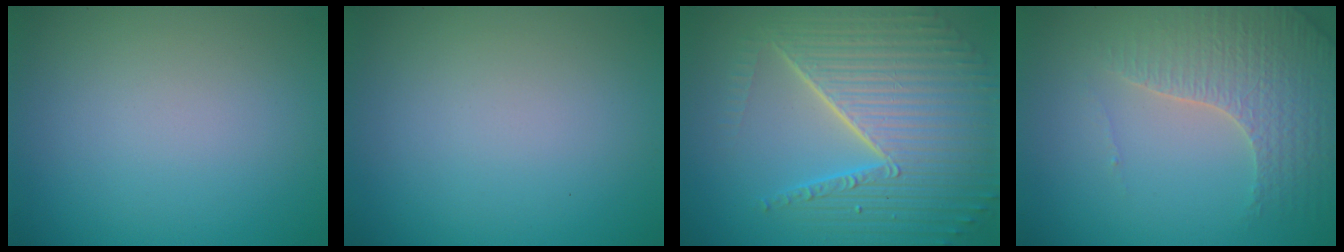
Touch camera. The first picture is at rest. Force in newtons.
{"total": 0.0}
{"total": 9.7, "press": 6.0, "slide": 7.6}
{"total": 4.2, "press": 3.7, "slide": 1.8}